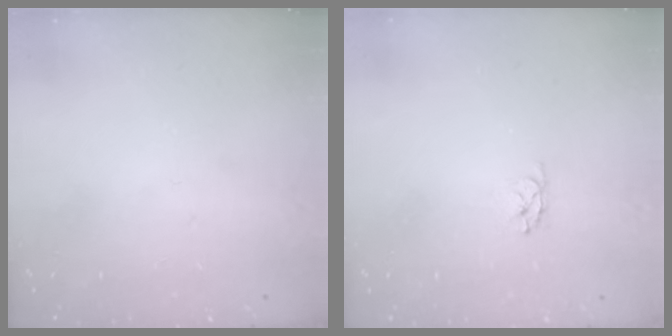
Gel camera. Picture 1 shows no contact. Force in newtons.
{"total": 2.9, "press": 2.9, "slide": 0.3}